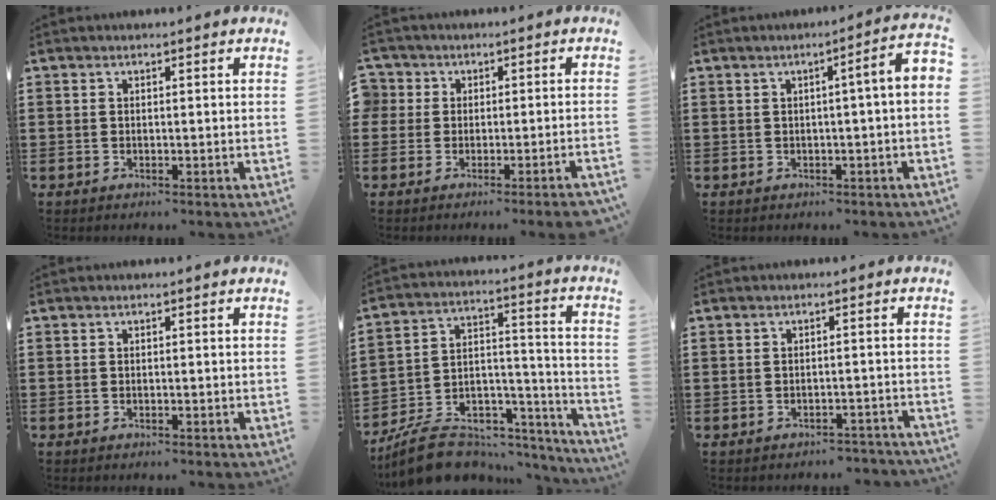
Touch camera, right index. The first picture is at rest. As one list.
[{"total": 2.0, "force": [-1.6, 1.1, 0.3], "torque": [-0.012, 0.007, -0.036]}, {"total": 3.4, "force": [-0.5, -0.1, 3.4], "torque": [-0.050, -0.007, -0.014]}, {"total": 0.0}, {"total": 9.5, "force": [-8.0, 3.8, 3.2], "torque": [-0.060, 0.021, -0.149]}, {"total": 2.0, "force": [-2.0, 0.4, 0.0], "torque": [-0.007, 0.000, -0.042]}]